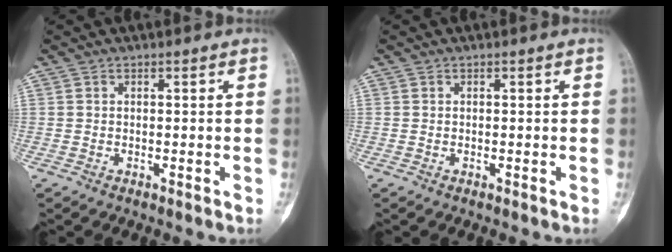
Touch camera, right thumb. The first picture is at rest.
{"total": 0.0}